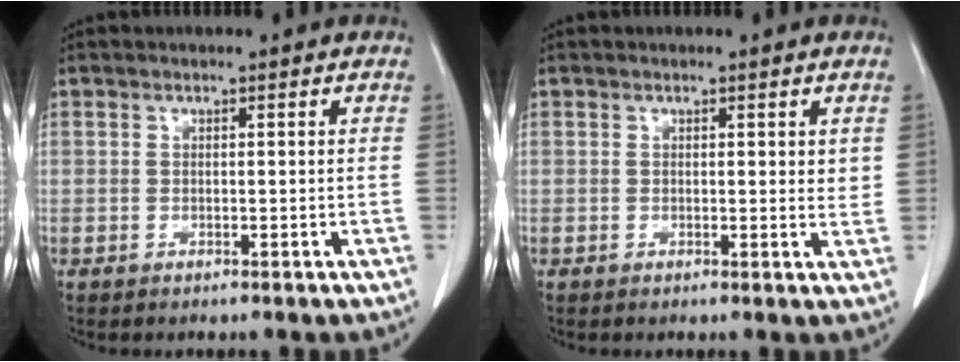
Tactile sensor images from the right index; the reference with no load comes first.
{"total": 1.4, "force": [0.6, 0.5, 1.2], "torque": [-0.010, -0.004, 0.006]}